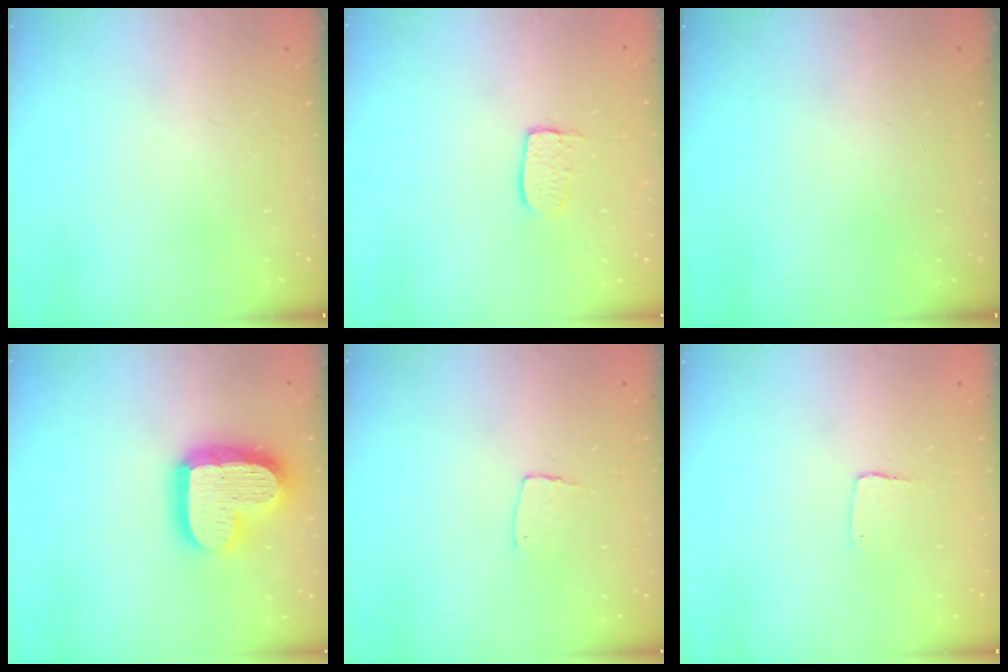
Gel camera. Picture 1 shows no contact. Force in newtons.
{"total": 5.6, "press": 5.6, "slide": 0.4}
{"total": 0.0}
{"total": 19.6, "press": 19.6, "slide": 1.5}
{"total": 5.1, "press": 5.1, "slide": 0.4}
{"total": 3.5, "press": 3.4, "slide": 0.3}